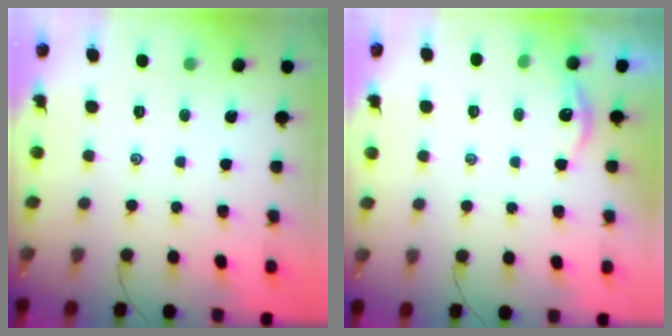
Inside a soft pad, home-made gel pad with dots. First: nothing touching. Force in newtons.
{"total": 5.1, "press": 5.1, "slide": 0.4}